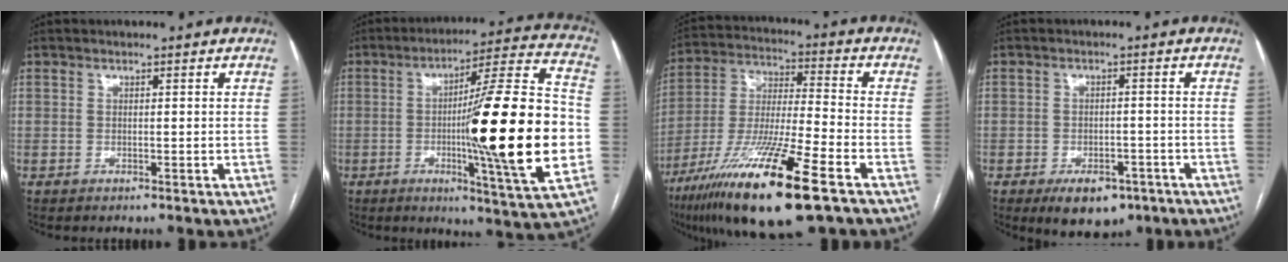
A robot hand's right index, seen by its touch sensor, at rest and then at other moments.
{"total": 24.0, "force": [-3.3, 0.1, 23.7], "torque": [-0.328, -0.007, -0.056]}
{"total": 20.2, "force": [-11.4, 1.3, 16.7], "torque": [-0.329, -0.050, -0.205]}
{"total": 7.3, "force": [-4.7, 3.9, 4.0], "torque": [-0.056, 0.000, -0.061]}